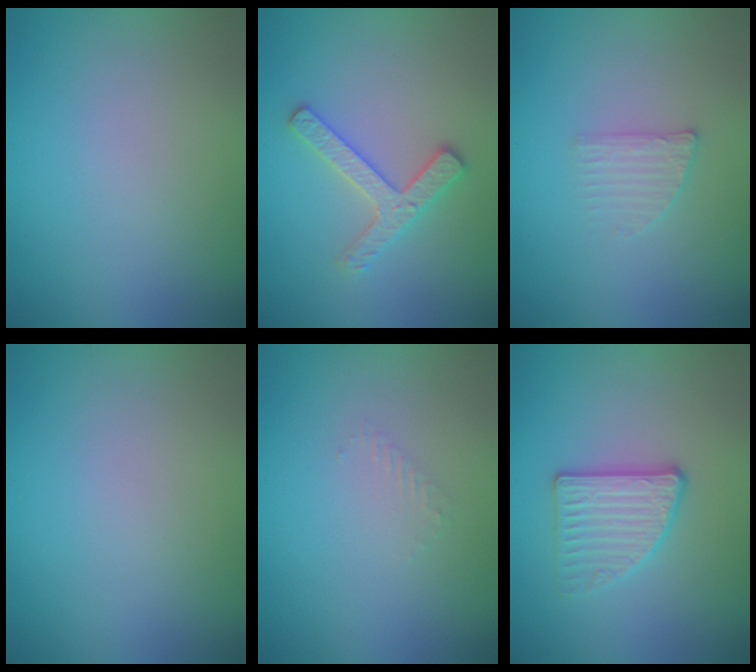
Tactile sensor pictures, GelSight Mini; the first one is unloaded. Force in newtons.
{"total": 2.5, "press": 2.5, "slide": 0.4}
{"total": 1.6, "press": 1.5, "slide": 0.3}
{"total": 0.0}
{"total": 0.8, "press": 0.8, "slide": 0.3}
{"total": 2.7, "press": 2.6, "slide": 0.8}